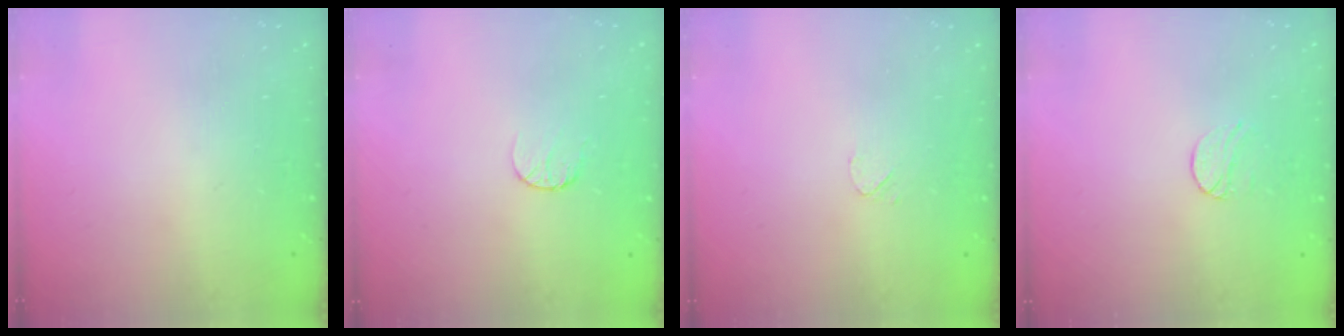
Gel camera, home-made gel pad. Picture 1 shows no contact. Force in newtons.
{"total": 5.0, "press": 4.9, "slide": 0.5}
{"total": 3.4, "press": 3.3, "slide": 0.4}
{"total": 6.0, "press": 5.9, "slide": 0.6}